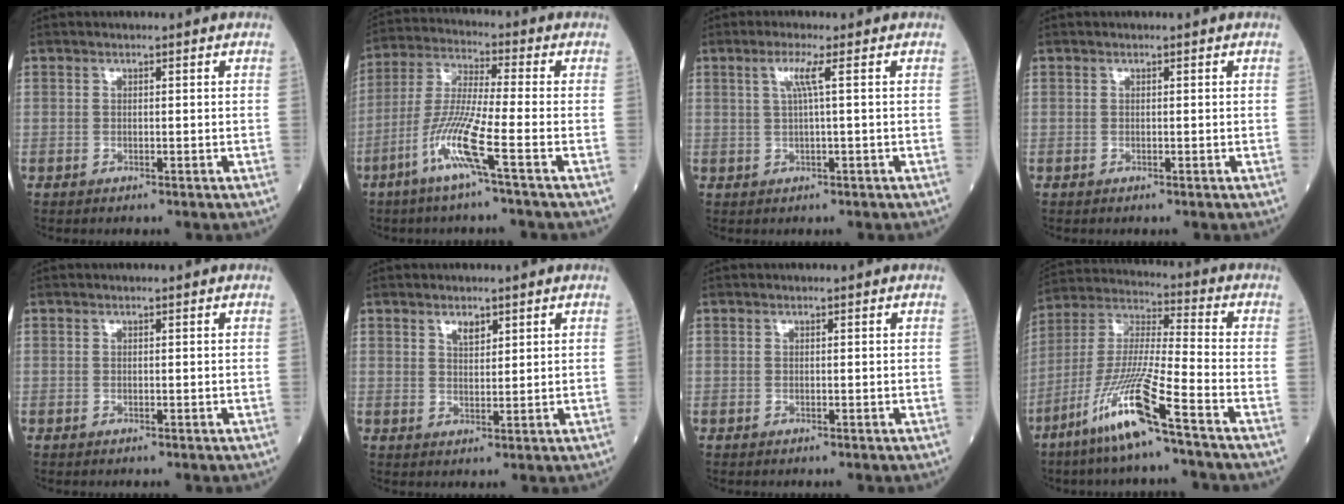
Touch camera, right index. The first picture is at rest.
{"total": 9.7, "force": [-4.5, -0.8, 8.5], "torque": [-0.178, -0.006, -0.096]}
{"total": 2.9, "force": [0.8, -0.7, 2.7], "torque": [-0.058, 0.005, 0.016]}
{"total": 0.0}
{"total": 0.0}
{"total": 2.3, "force": [1.5, 1.0, 1.3], "torque": [-0.023, -0.001, 0.029]}
{"total": 0.0}
{"total": 13.7, "force": [-7.9, -0.6, 11.3], "torque": [-0.235, -0.025, -0.158]}